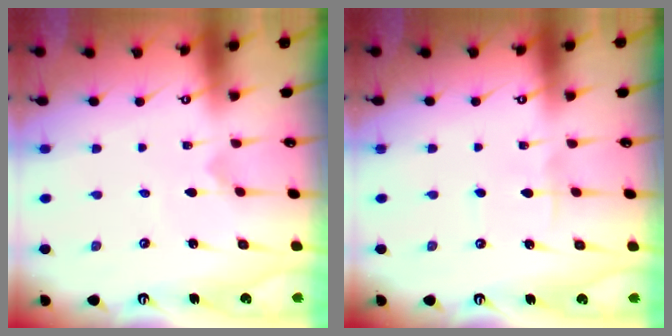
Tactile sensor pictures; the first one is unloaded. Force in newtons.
{"total": 2.9, "press": 2.9, "slide": 0.3}